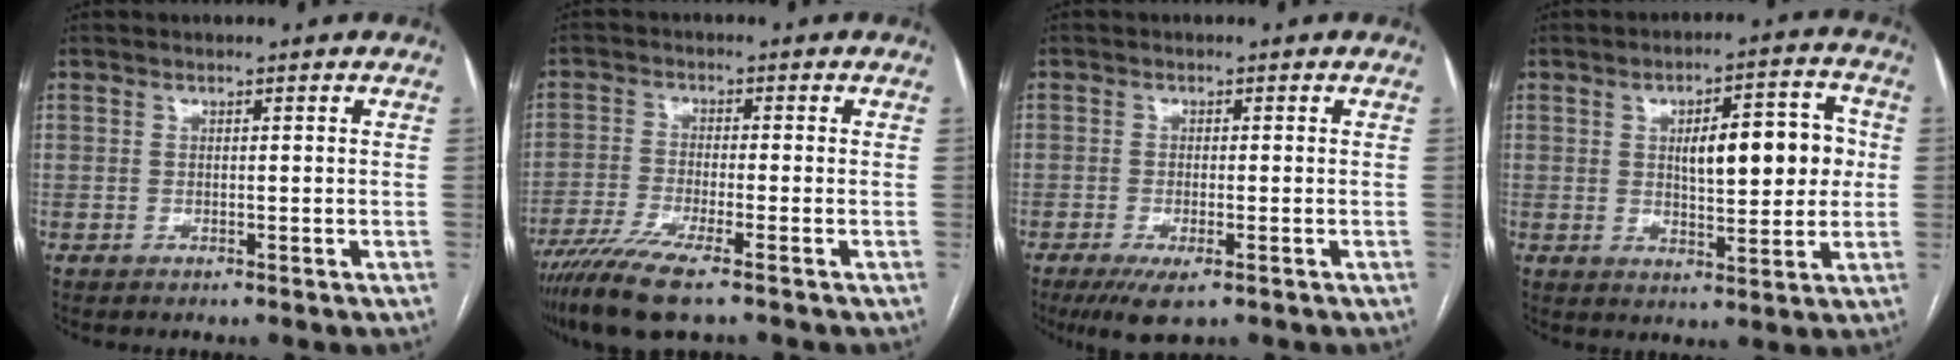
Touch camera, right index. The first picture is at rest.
{"total": 8.4, "force": [-6.0, 0.3, 5.9], "torque": [-0.111, -0.019, -0.108]}
{"total": 5.0, "force": [-2.9, 1.3, 3.9], "torque": [-0.065, -0.012, -0.043]}
{"total": 11.4, "force": [1.5, 3.8, 10.7], "torque": [-0.149, 0.025, 0.028]}